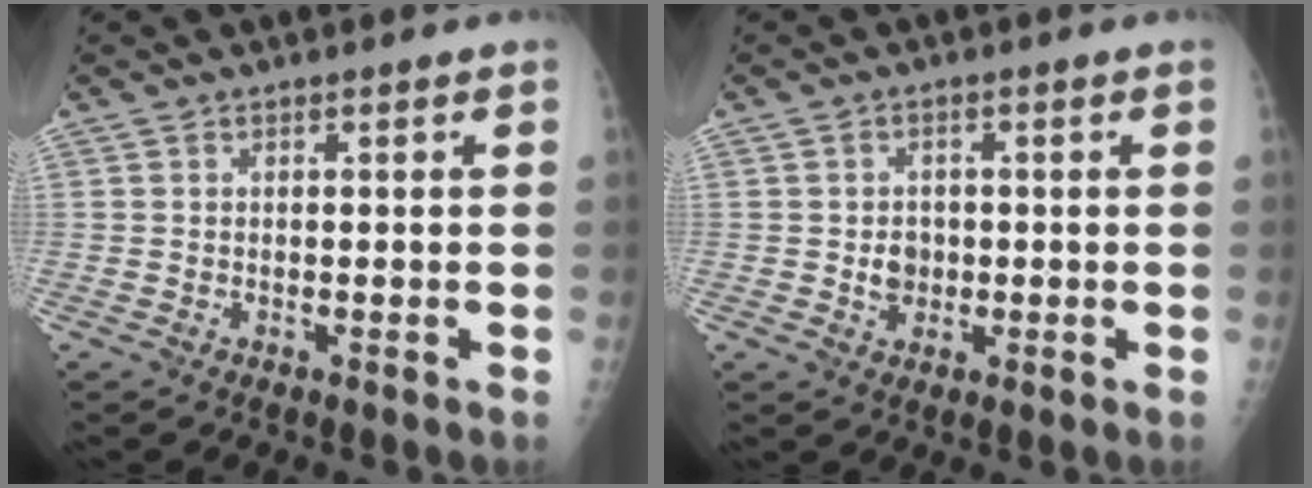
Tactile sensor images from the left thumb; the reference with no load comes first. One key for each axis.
{"total": 3.4, "fx": -0.3, "fy": 2.9, "fz": 1.7, "tx": -0.011, "ty": 0.004, "tz": -0.003}